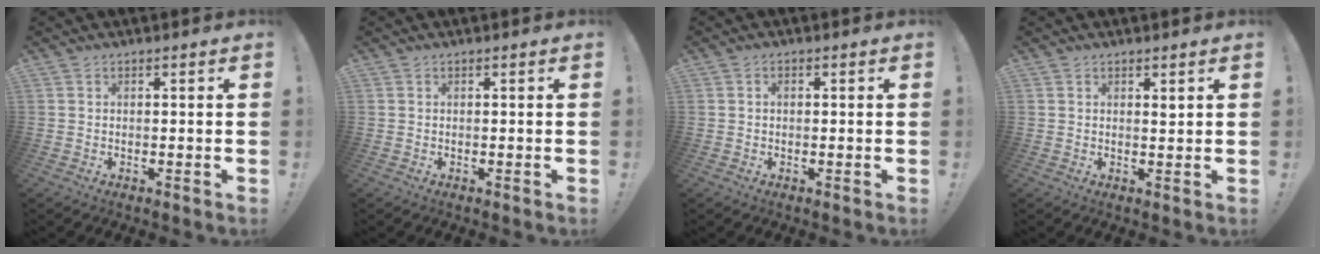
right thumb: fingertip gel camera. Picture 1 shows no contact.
{"total": 0.0}
{"total": 0.9, "force": [-0.1, 0.6, 0.6], "torque": [-0.019, 0.006, -0.001]}
{"total": 1.1, "force": [0.8, 0.4, 0.6], "torque": [0.010, -0.010, 0.011]}